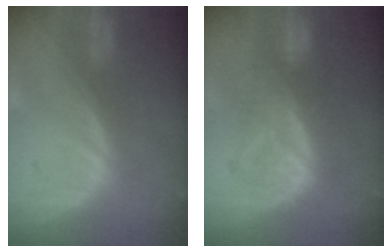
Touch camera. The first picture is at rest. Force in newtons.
{"total": 8.3, "press": 8.1, "slide": 1.7}